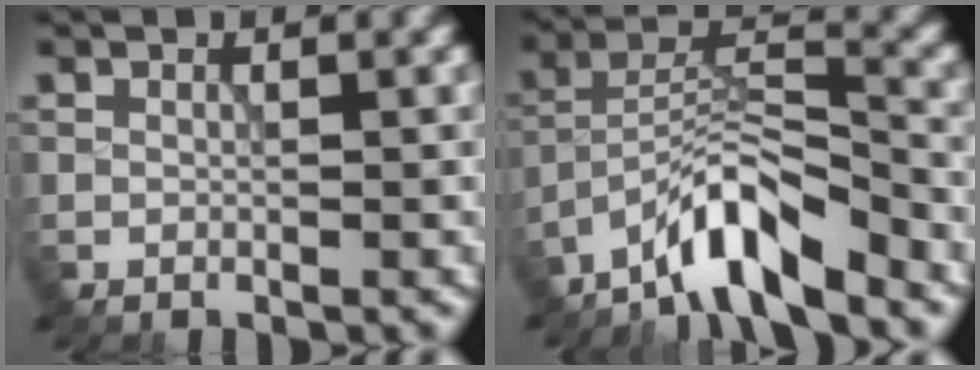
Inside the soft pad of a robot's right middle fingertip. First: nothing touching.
{"total": 6.9, "force": [-5.3, 1.5, 4.2], "torque": [-0.071, 0.013, -0.099]}